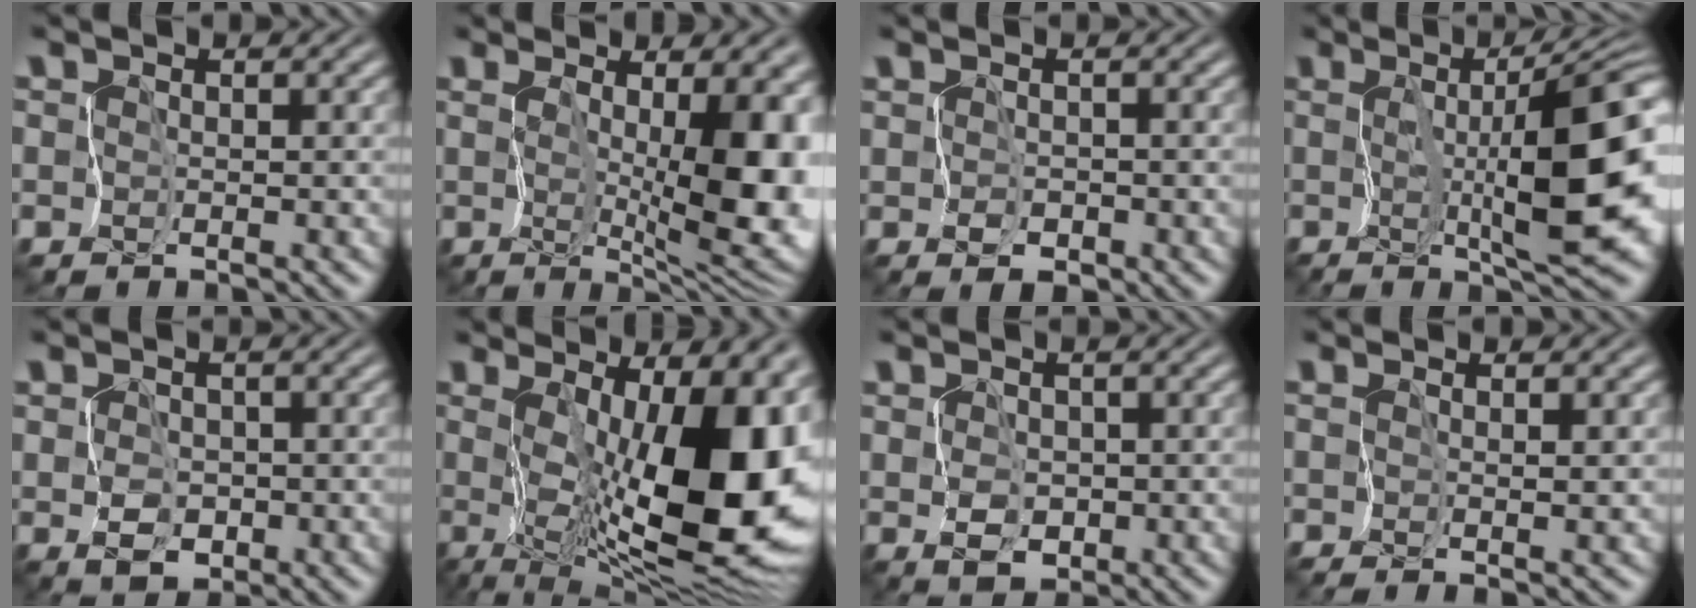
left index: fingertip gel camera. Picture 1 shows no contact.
{"total": 8.3, "force": [0.6, 1.6, 8.1], "torque": [-0.122, -0.006, 0.013]}
{"total": 1.0, "force": [-0.4, 0.2, 0.9], "torque": [-0.022, -0.006, -0.009]}
{"total": 10.0, "force": [0.1, 0.8, 10.0], "torque": [-0.154, -0.004, 0.002]}
{"total": 2.0, "force": [-0.4, 1.2, 1.5], "torque": [-0.033, -0.005, -0.006]}
{"total": 14.4, "force": [0.8, 5.0, 13.5], "torque": [-0.186, -0.016, 0.019]}
{"total": 1.6, "force": [-0.1, 0.9, 1.4], "torque": [-0.030, -0.005, 0.001]}
{"total": 1.2, "force": [0.1, -1.0, 0.6], "torque": [-0.020, -0.004, 0.005]}